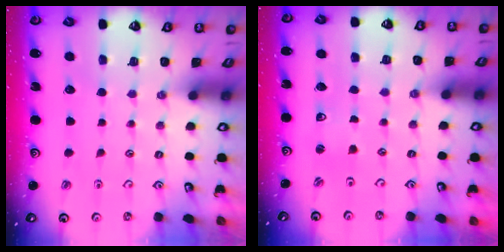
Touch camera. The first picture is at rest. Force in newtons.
{"total": 2.1, "press": 2.0, "slide": 0.4}